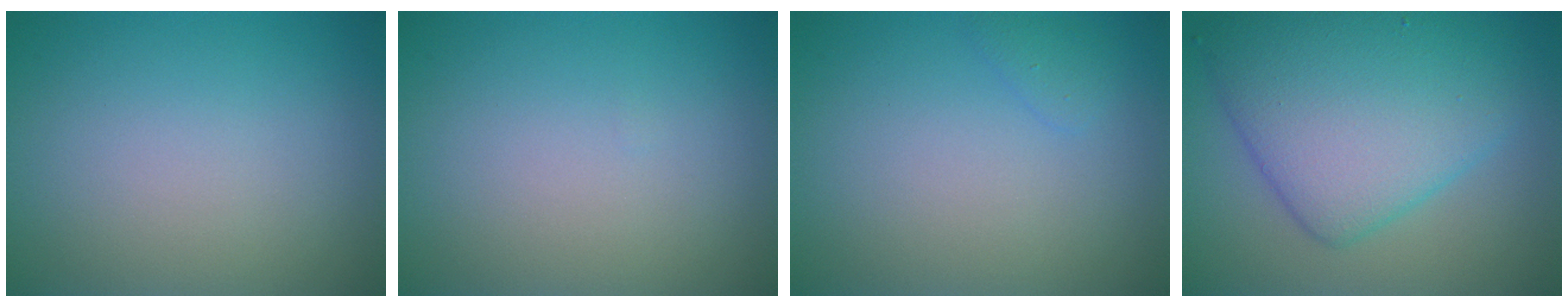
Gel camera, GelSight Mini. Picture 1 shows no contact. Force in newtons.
{"total": 0.0}
{"total": 0.9, "press": 0.9, "slide": 0.0}
{"total": 8.5, "press": 8.5, "slide": 0.3}